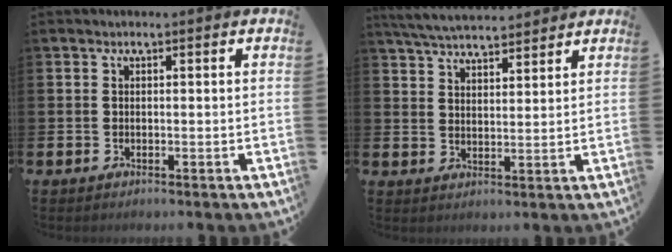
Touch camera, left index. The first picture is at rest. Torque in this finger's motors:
{"motor_torque": [0.29, -0.43, 0.64, 0.21]}